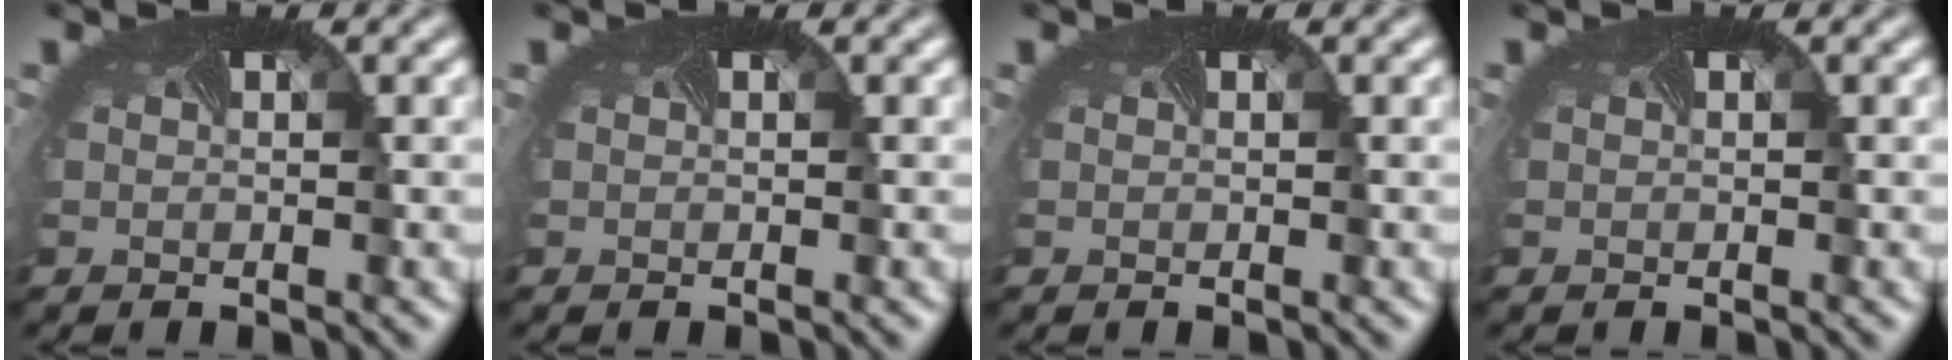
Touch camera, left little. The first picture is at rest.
{"total": 0.0}
{"total": 0.0}
{"total": 0.0}